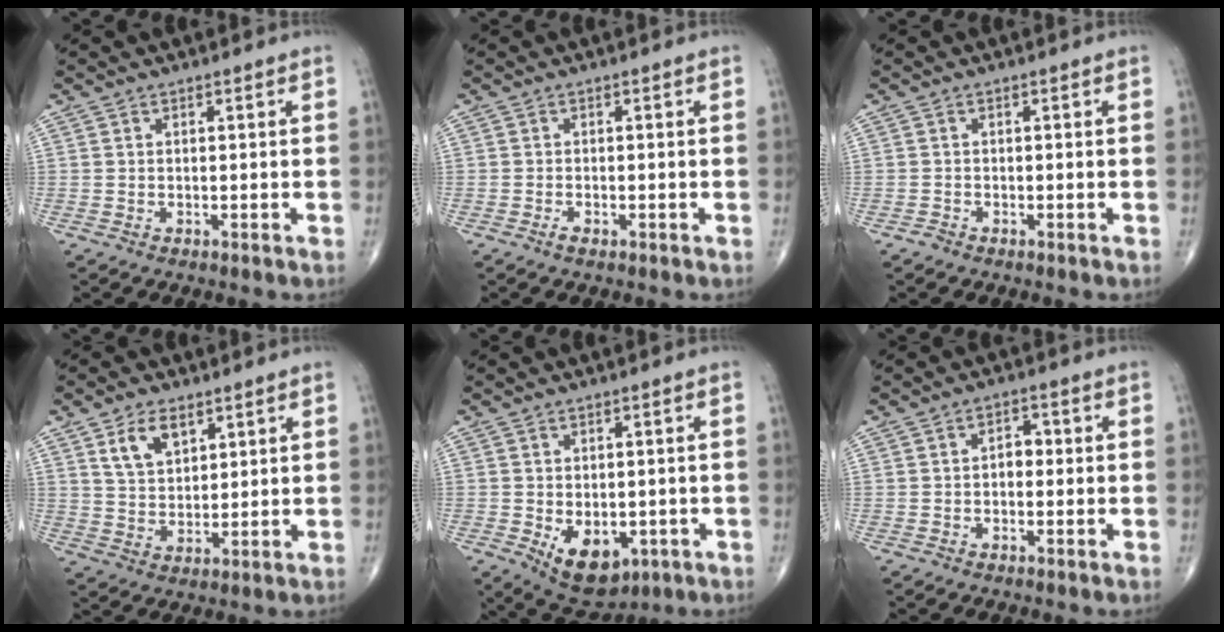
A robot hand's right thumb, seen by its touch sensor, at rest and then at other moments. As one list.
[{"total": 1.1, "force": [-0.6, 0.5, 0.7], "torque": [-0.018, -0.002, -0.015]}, {"total": 0.7, "force": [-0.6, 0.4, 0.0], "torque": [-0.003, 0.000, -0.017]}, {"total": 7.2, "force": [3.8, 4.2, 4.4], "torque": [-0.063, -0.023, 0.076]}, {"total": 9.5, "force": [-2.9, 6.0, 6.8], "torque": [-0.078, -0.005, -0.027]}, {"total": 3.0, "force": [-0.1, 2.0, 2.2], "torque": [-0.024, 0.013, -0.006]}]